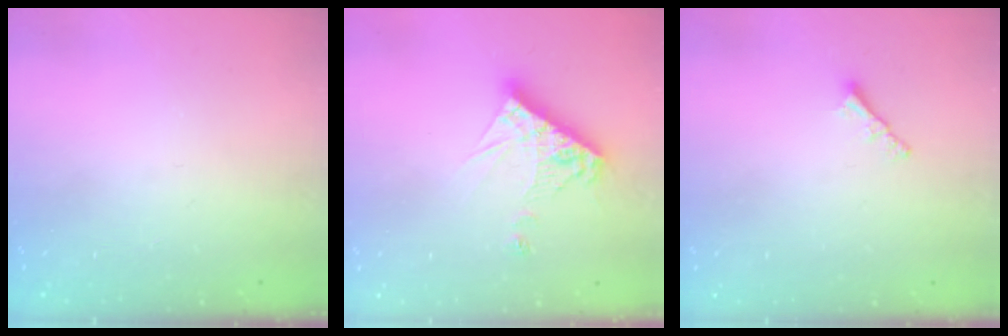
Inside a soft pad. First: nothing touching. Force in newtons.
{"total": 11.7, "press": 11.6, "slide": 1.1}
{"total": 2.1, "press": 2.0, "slide": 0.5}